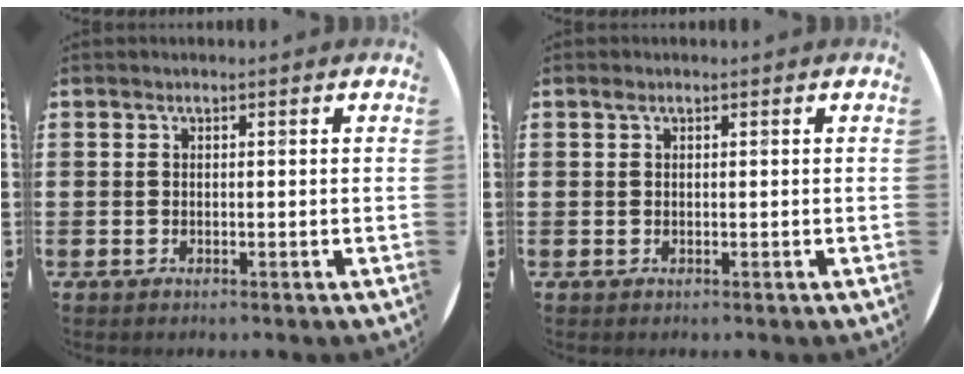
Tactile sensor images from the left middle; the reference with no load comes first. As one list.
[{"total": 0.5, "force": [0.3, 0.4, 0.1], "torque": [-0.004, 0.003, 0.007]}]